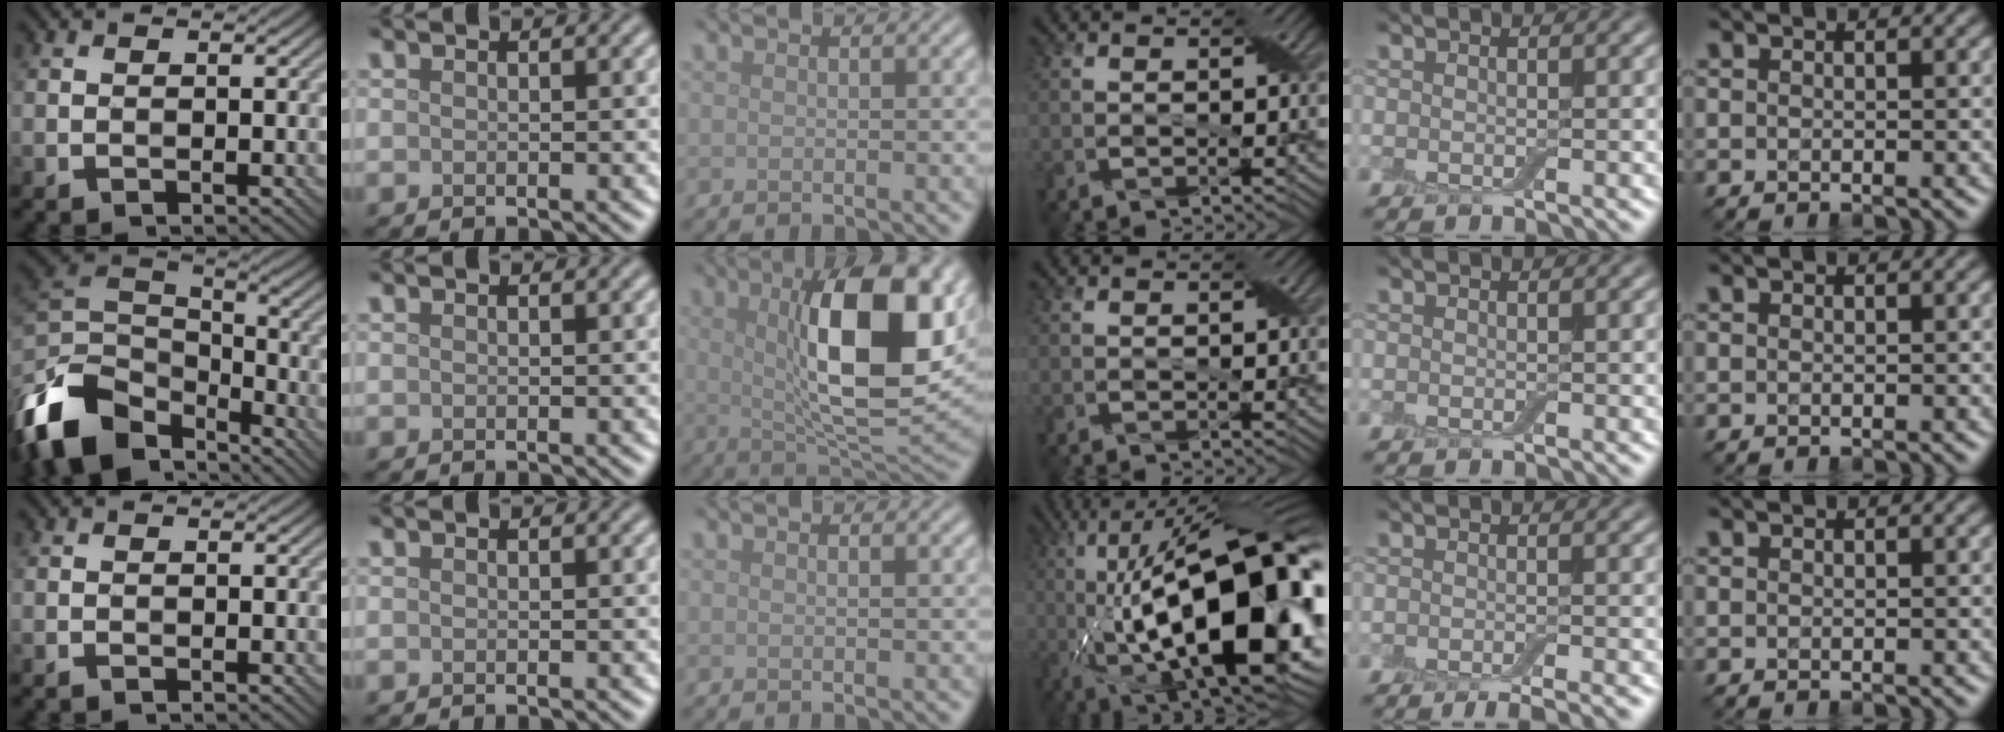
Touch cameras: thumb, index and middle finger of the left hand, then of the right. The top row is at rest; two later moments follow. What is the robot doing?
{"motion": "open", "object": "airpods case & airpods"}